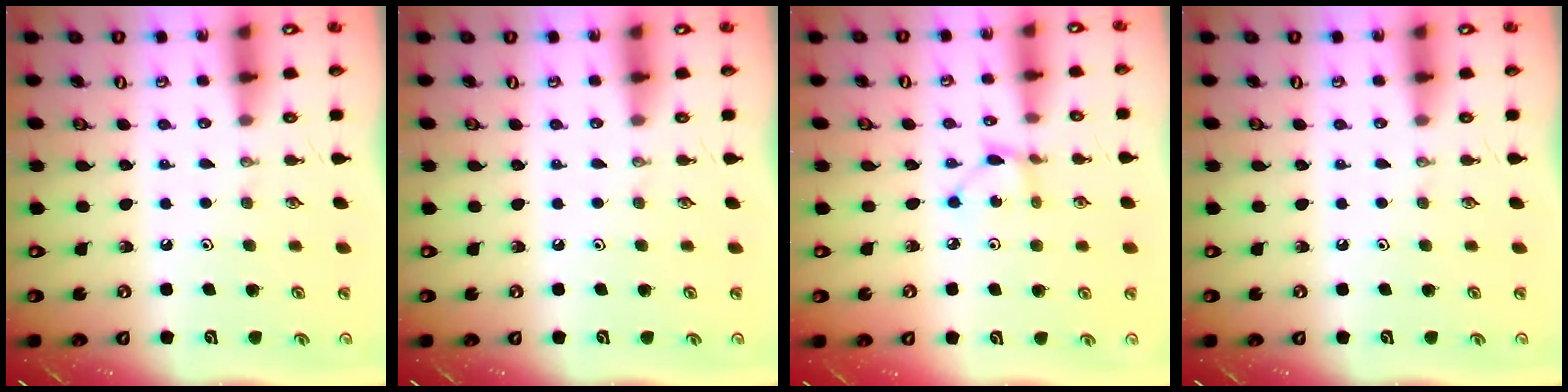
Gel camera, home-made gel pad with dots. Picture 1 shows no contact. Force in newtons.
{"total": 0.0}
{"total": 2.4, "press": 2.4, "slide": 0.2}
{"total": 0.0}